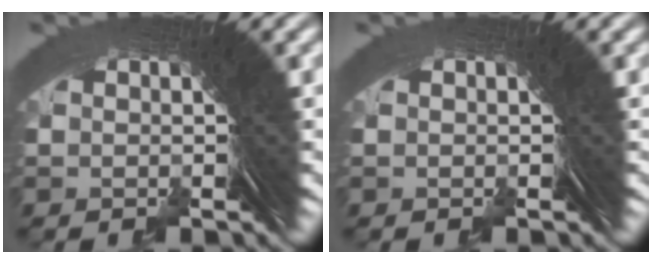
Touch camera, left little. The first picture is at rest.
{"total": 0.0}